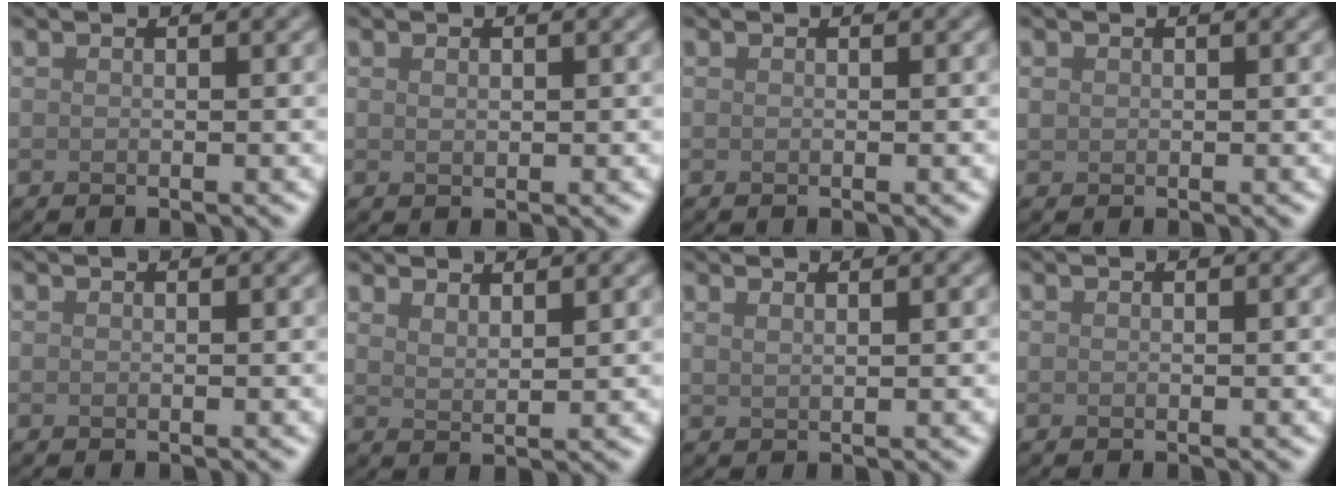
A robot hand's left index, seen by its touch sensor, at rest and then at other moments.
{"total": 0.7, "force": [0.2, 0.4, 0.5], "torque": [-0.011, 0.000, 0.005]}
{"total": 0.0}
{"total": 0.6, "force": [0.2, 0.5, 0.1], "torque": [0.001, -0.001, 0.004]}
{"total": 0.0}
{"total": 1.9, "force": [1.7, 0.3, 0.8], "torque": [-0.008, -0.001, 0.027]}
{"total": 1.3, "force": [1.0, 0.5, 0.7], "torque": [-0.005, 0.000, 0.006]}
{"total": 0.0}